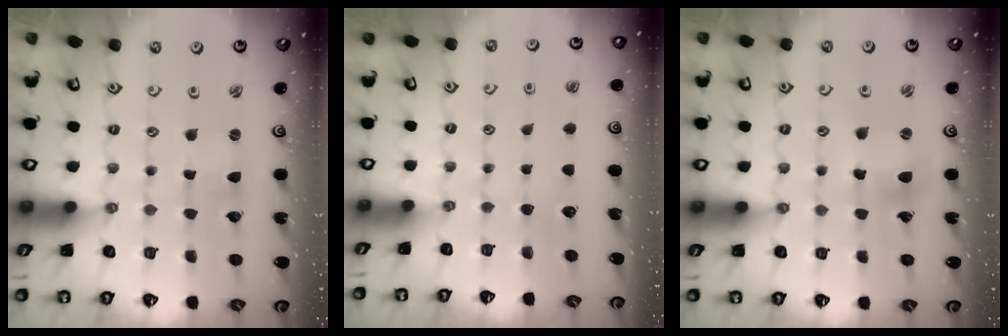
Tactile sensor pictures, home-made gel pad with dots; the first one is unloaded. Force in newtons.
{"total": 0.0}
{"total": 6.3, "press": 6.2, "slide": 1.0}